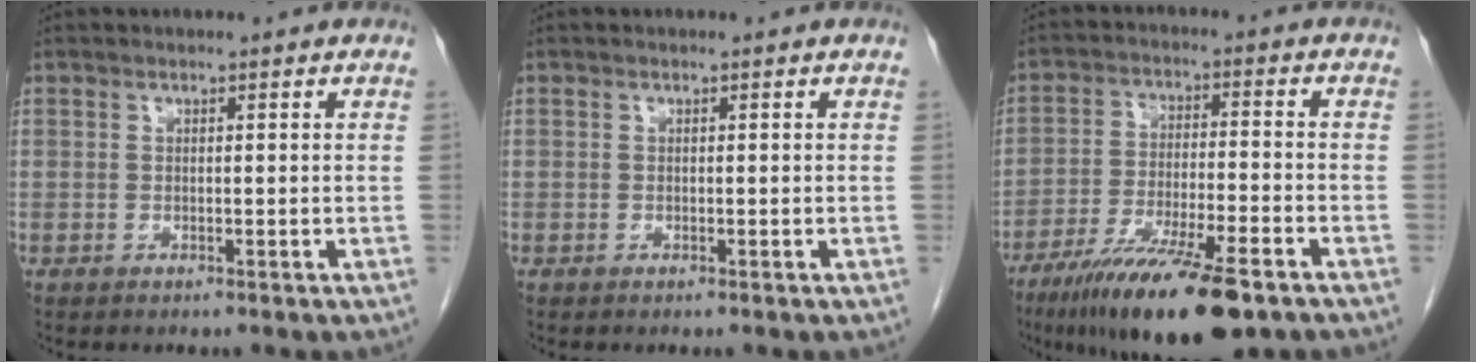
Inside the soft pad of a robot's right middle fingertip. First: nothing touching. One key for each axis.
{"total": 0.0}
{"total": 16.2, "fx": -11.0, "fy": 2.3, "fz": 11.7, "tx": -0.196, "ty": -0.040, "tz": -0.187}